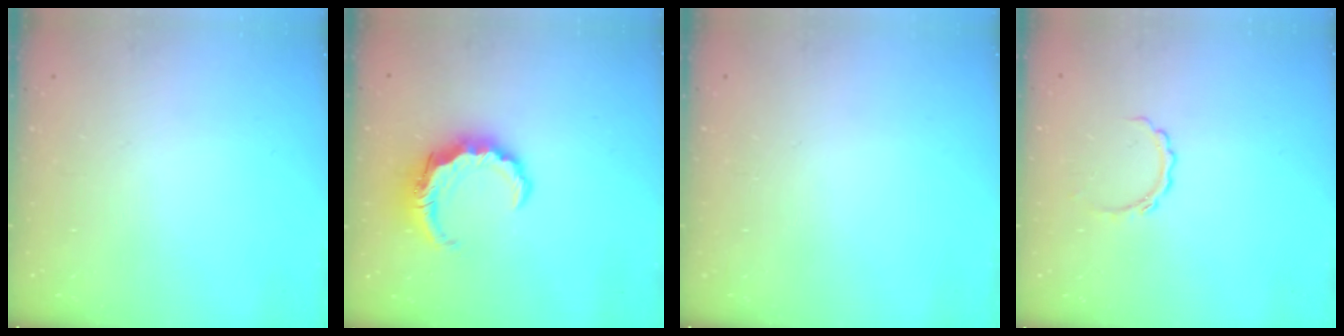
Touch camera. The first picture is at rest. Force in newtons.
{"total": 8.0, "press": 7.9, "slide": 0.7}
{"total": 0.0}
{"total": 5.2, "press": 5.2, "slide": 0.8}